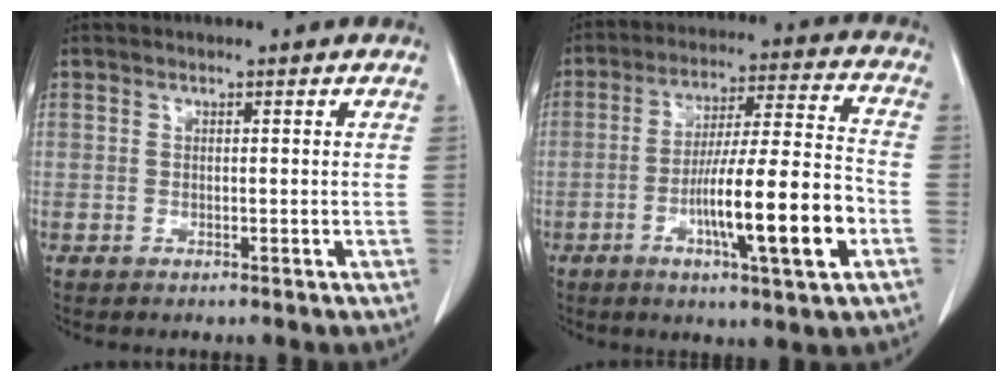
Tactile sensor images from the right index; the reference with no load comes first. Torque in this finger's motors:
{"motor_torque": [1.82, -0.32, 0.97, 0.16]}